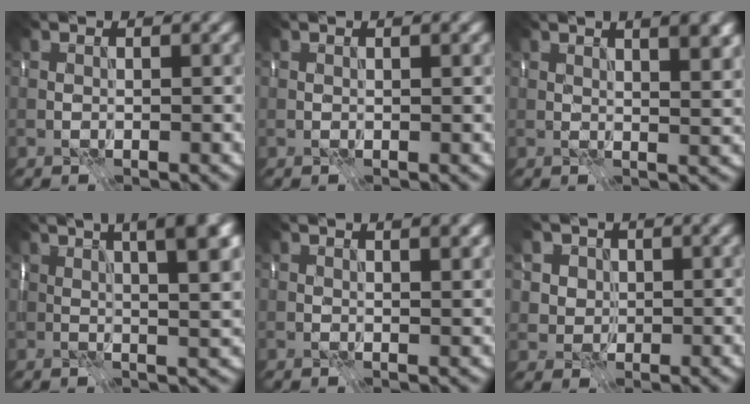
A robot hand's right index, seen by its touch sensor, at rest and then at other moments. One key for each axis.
{"total": 0.9, "fx": 0.5, "fy": 0.0, "fz": 0.8, "tx": -0.012, "ty": 0.000, "tz": 0.009}
{"total": 5.6, "fx": 2.8, "fy": 2.1, "fz": 4.4, "tx": -0.040, "ty": 0.021, "tz": 0.026}
{"total": 9.2, "fx": 3.9, "fy": 2.9, "fz": 7.8, "tx": -0.071, "ty": 0.035, "tz": 0.035}
{"total": 2.8, "fx": 1.5, "fy": 0.8, "fz": 2.2, "tx": -0.027, "ty": 0.003, "tz": 0.018}
{"total": 4.1, "fx": 1.8, "fy": 3.4, "fz": 1.4, "tx": -0.036, "ty": 0.000, "tz": 0.032}